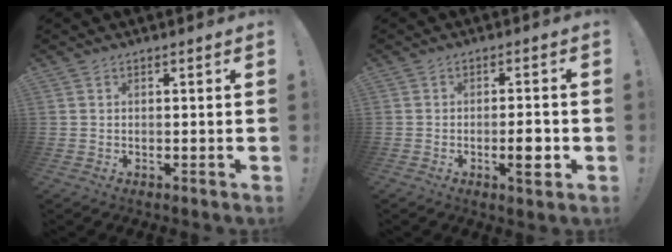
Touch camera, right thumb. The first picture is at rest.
{"total": 6.2, "force": [-2.0, 1.1, 5.7], "torque": [-0.071, -0.004, -0.032]}